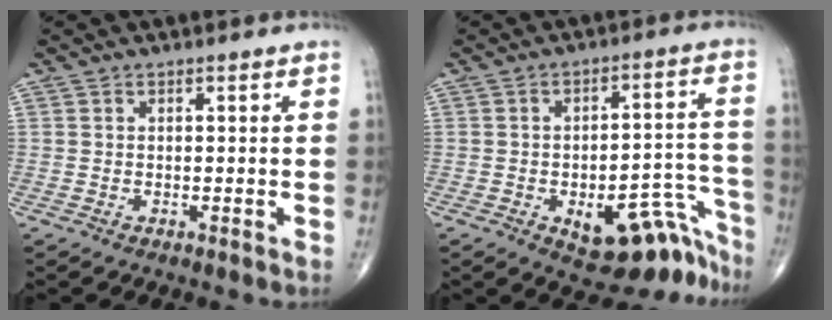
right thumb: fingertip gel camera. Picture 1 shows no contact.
{"total": 15.1, "force": [-9.6, 6.7, 9.5], "torque": [-0.053, 0.107, -0.124]}